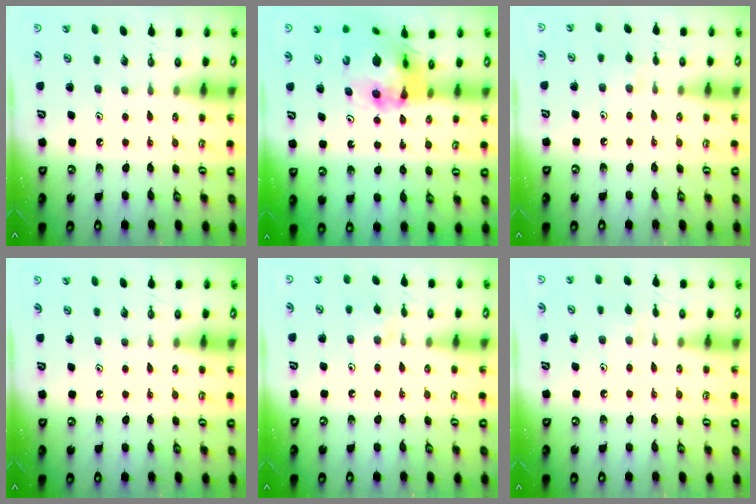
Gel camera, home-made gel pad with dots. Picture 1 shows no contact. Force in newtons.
{"total": 15.7, "press": 15.6, "slide": 1.7}
{"total": 2.4, "press": 2.4, "slide": 0.5}
{"total": 0.0}
{"total": 2.6, "press": 2.6, "slide": 0.5}
{"total": 6.1, "press": 6.1, "slide": 0.8}